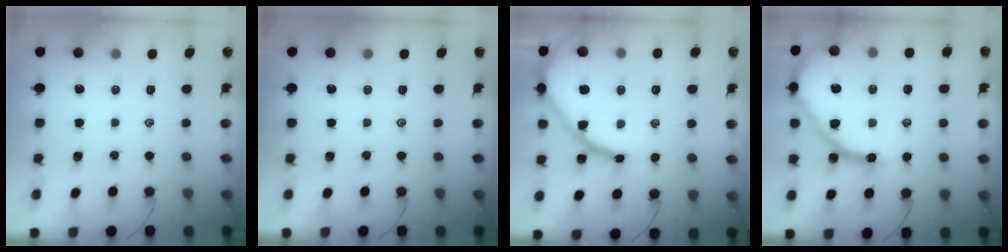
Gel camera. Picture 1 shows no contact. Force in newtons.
{"total": 0.0}
{"total": 17.6, "press": 17.5, "slide": 1.9}
{"total": 18.1, "press": 18.1, "slide": 1.7}